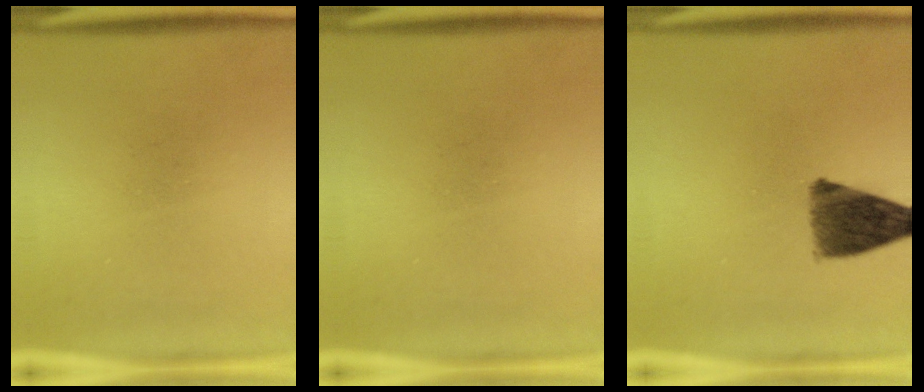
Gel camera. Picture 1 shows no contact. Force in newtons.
{"total": 0.0}
{"total": 8.8}